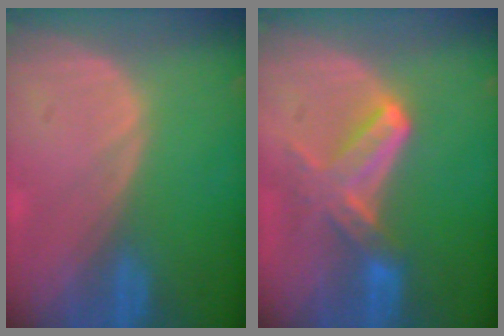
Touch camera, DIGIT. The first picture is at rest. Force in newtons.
{"total": 6.1, "press": 6.1, "slide": 0.1}